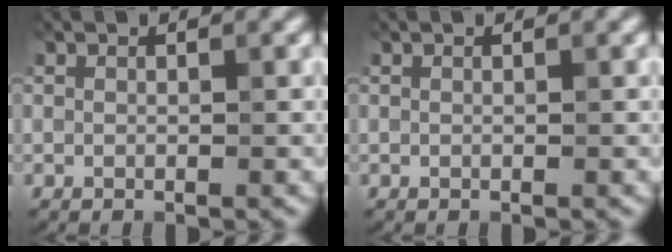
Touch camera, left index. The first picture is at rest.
{"total": 0.0}